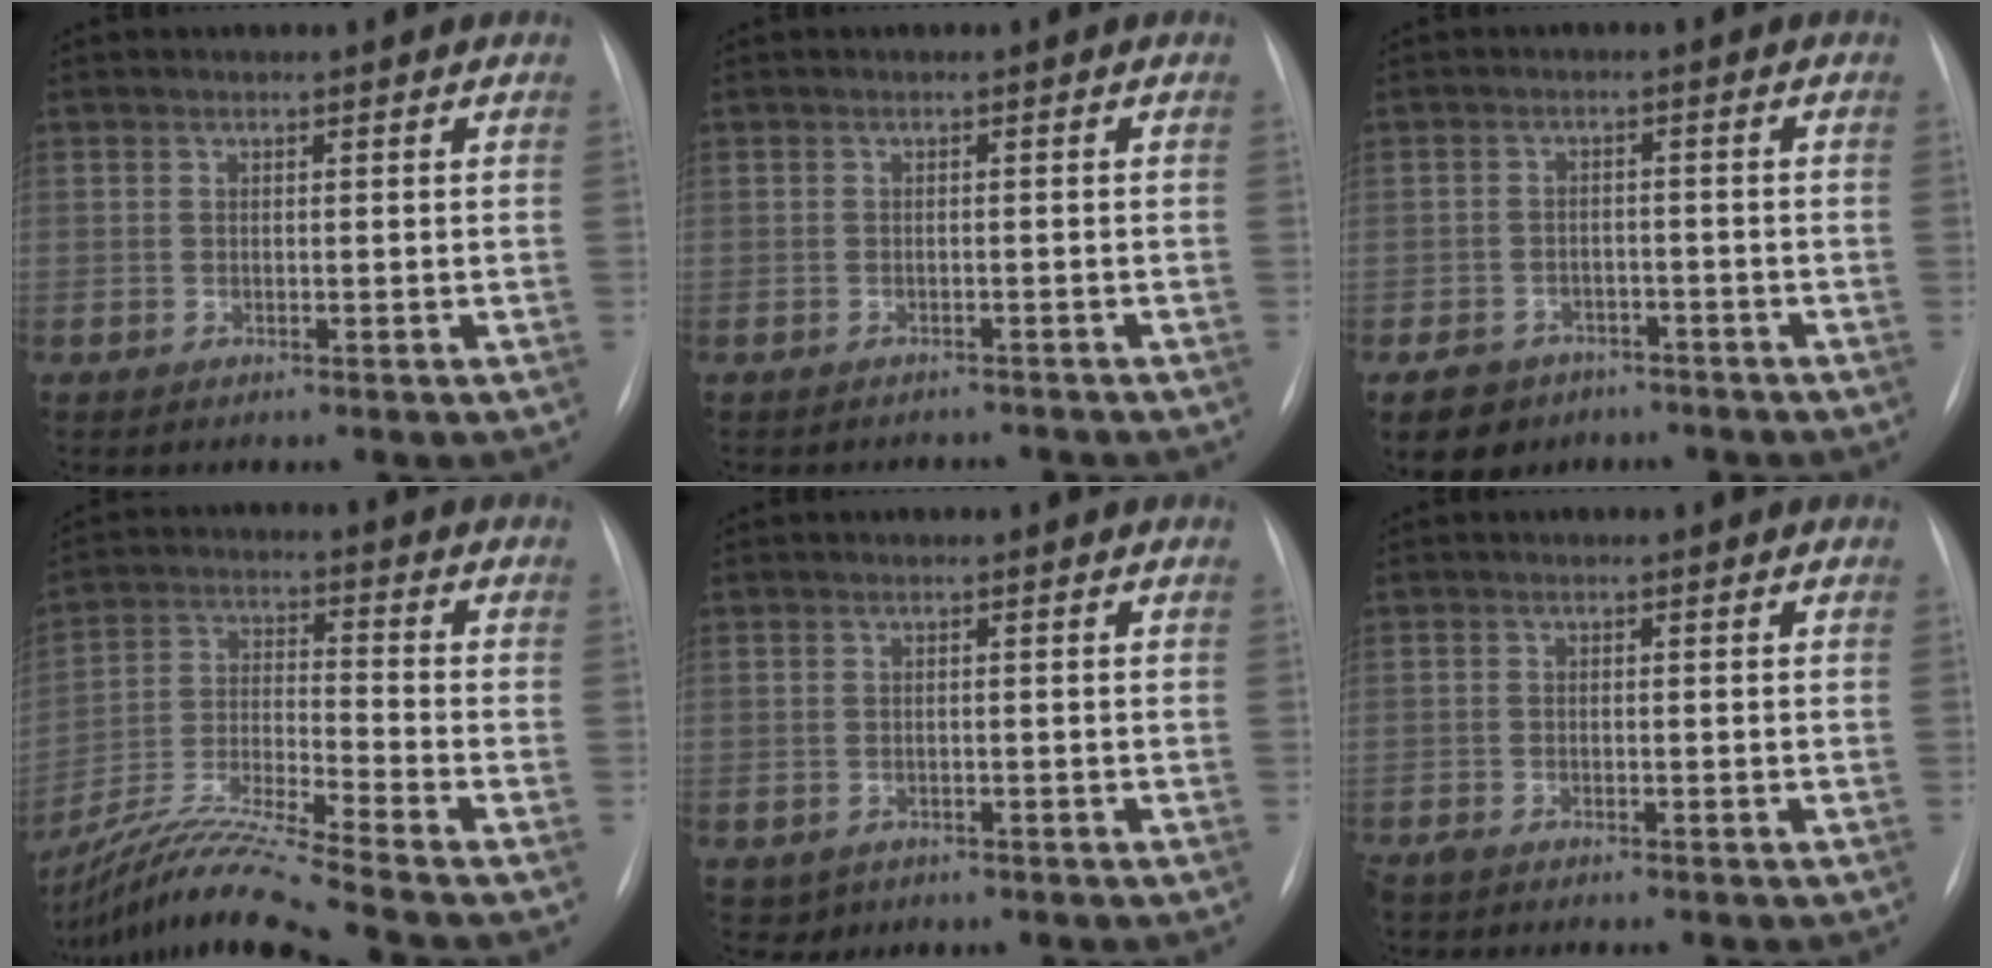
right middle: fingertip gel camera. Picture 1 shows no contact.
{"total": 3.6, "force": [-3.4, 1.2, 0.0], "torque": [0.005, 0.002, -0.040]}
{"total": 7.3, "force": [-4.9, 5.0, 2.0], "torque": [-0.043, 0.006, -0.070]}
{"total": 15.3, "force": [-13.2, -2.4, 7.3], "torque": [-0.146, -0.016, -0.240]}
{"total": 2.1, "force": [-1.2, 1.7, 0.3], "torque": [-0.006, 0.004, -0.012]}
{"total": 2.9, "force": [-2.5, 0.8, 1.1], "torque": [-0.019, -0.007, -0.039]}